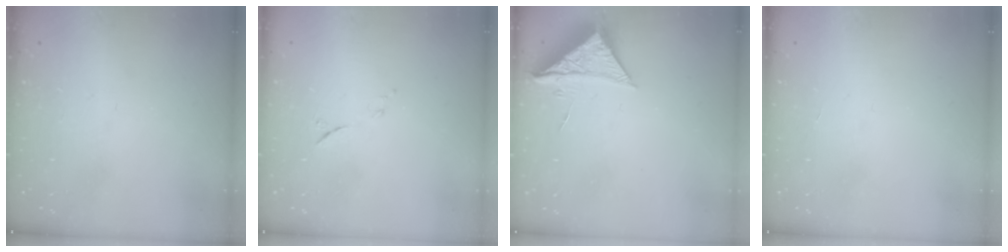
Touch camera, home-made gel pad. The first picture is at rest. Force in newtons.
{"total": 6.4, "press": 6.3, "slide": 1.3}
{"total": 8.6, "press": 8.6, "slide": 0.2}
{"total": 1.8, "press": 1.8, "slide": 0.1}